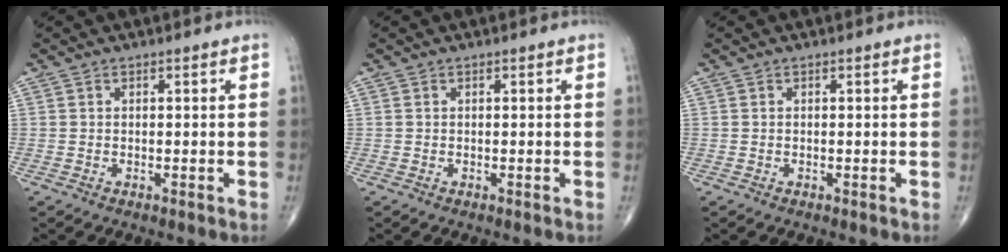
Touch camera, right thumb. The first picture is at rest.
{"total": 0.0}
{"total": 0.0}